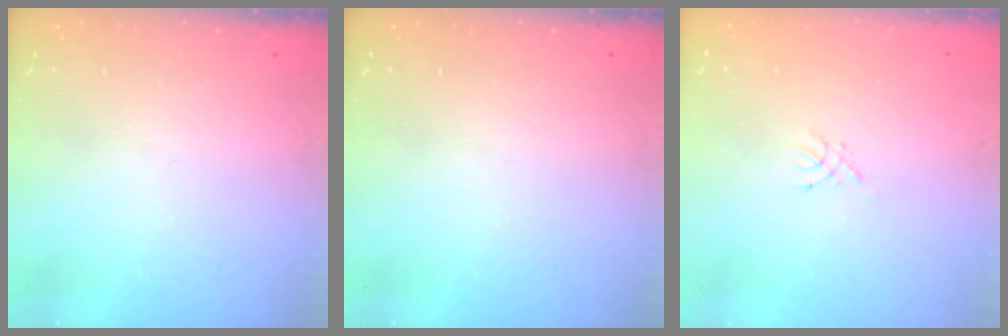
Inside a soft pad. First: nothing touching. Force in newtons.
{"total": 0.0}
{"total": 1.4, "press": 1.4, "slide": 0.3}